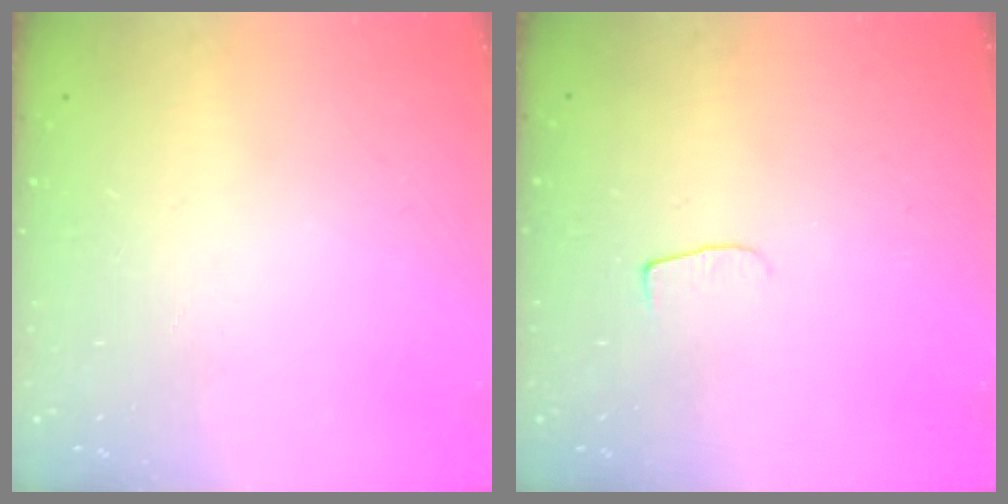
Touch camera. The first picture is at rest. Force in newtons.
{"total": 4.3, "press": 4.3, "slide": 0.4}